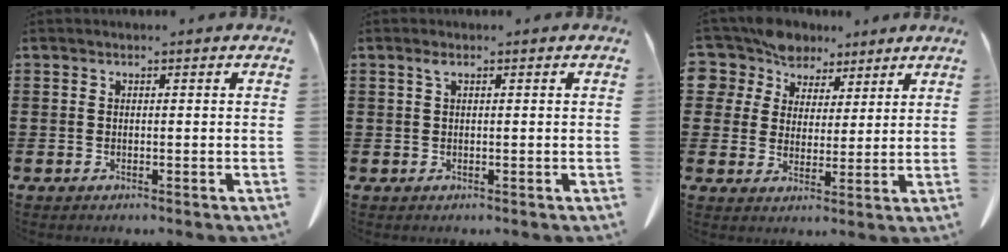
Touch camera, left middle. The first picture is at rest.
{"total": 1.1, "force": [0.5, 0.3, 0.9], "torque": [-0.021, 0.003, 0.009]}
{"total": 6.6, "force": [5.4, 3.9, 0.0], "torque": [-0.042, -0.019, 0.102]}